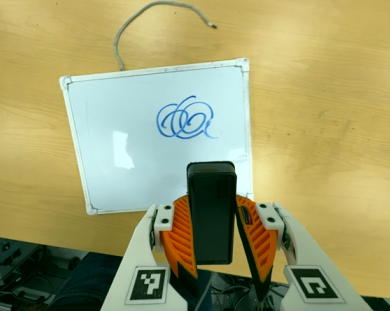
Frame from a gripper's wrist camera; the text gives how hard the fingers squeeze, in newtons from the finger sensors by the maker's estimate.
{"total": 6.7, "left": 6.3, "right": 7.1}